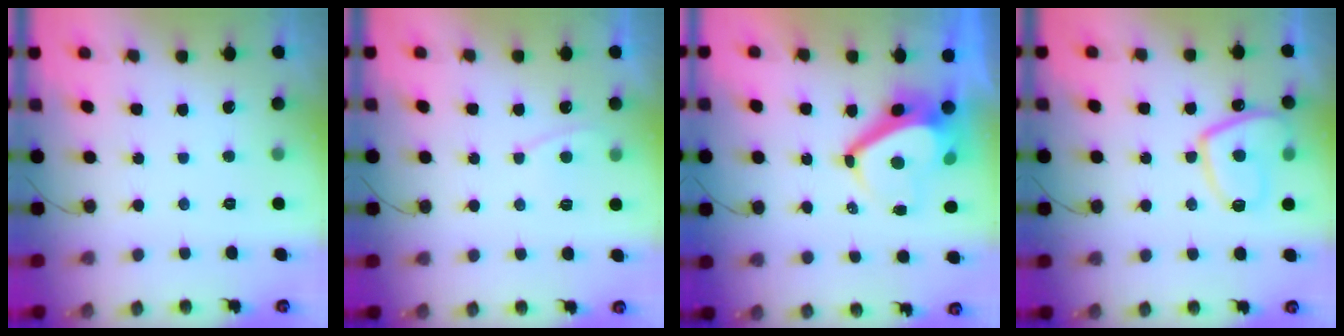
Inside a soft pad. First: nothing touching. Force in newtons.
{"total": 3.8, "press": 3.7, "slide": 0.4}
{"total": 7.1, "press": 7.0, "slide": 0.8}
{"total": 11.5, "press": 11.4, "slide": 1.3}